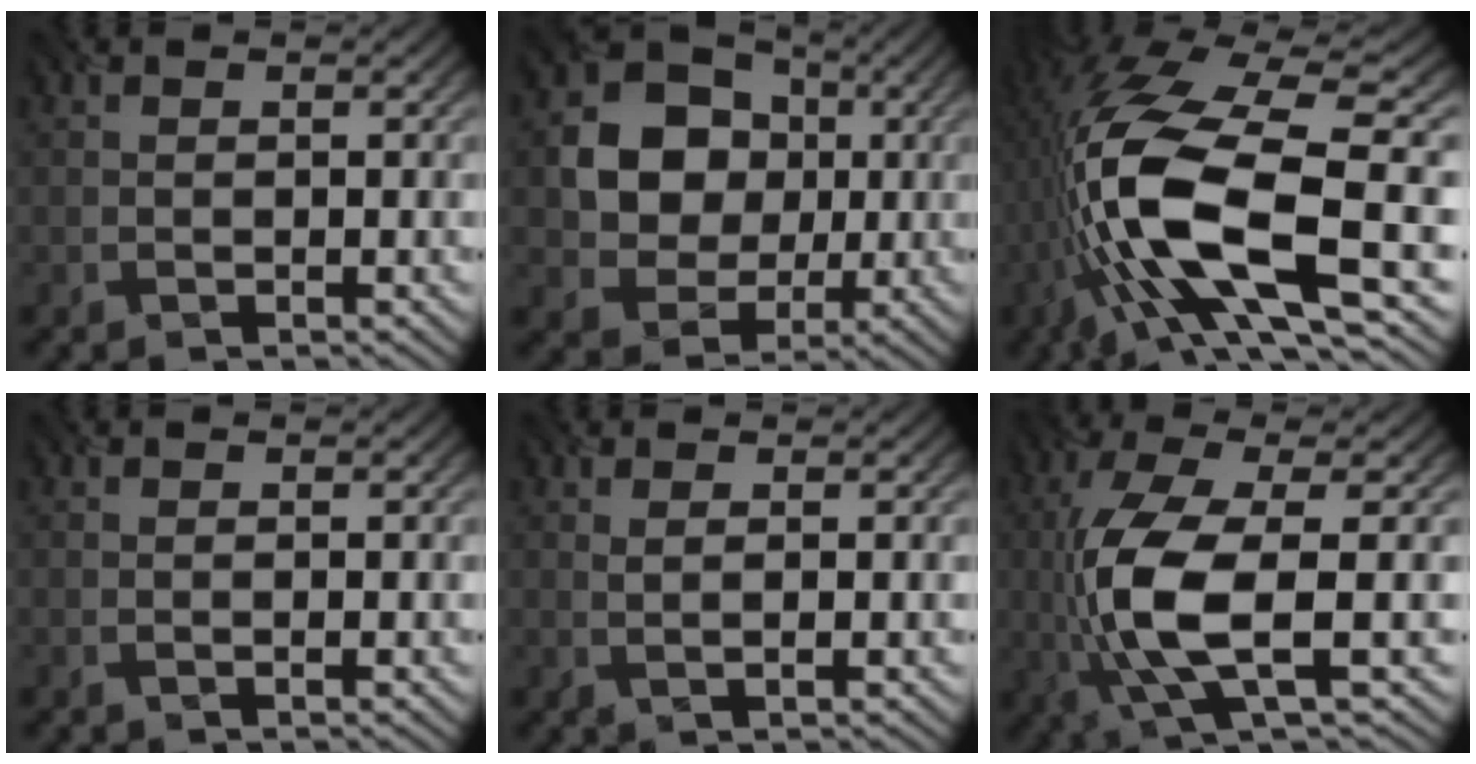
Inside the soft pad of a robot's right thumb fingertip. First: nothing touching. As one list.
[{"total": 10.4, "force": [1.0, 9.1, 5.0], "torque": [-0.111, 0.002, 0.013]}, {"total": 17.3, "force": [-3.0, 6.6, 15.7], "torque": [-0.336, -0.007, -0.047]}, {"total": 0.0}, {"total": 1.1, "force": [0.4, 0.2, 0.9], "torque": [-0.020, 0.004, 0.007]}, {"total": 10.2, "force": [-1.1, 3.2, 9.6], "torque": [-0.213, 0.004, -0.022]}]